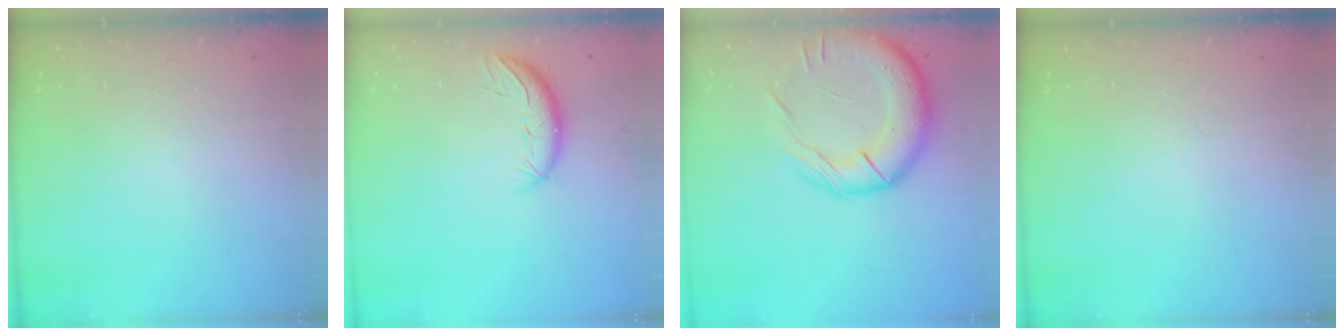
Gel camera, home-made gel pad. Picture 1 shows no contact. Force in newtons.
{"total": 9.6, "press": 9.3, "slide": 2.5}
{"total": 19.3, "press": 19.1, "slide": 2.8}
{"total": 0.0}